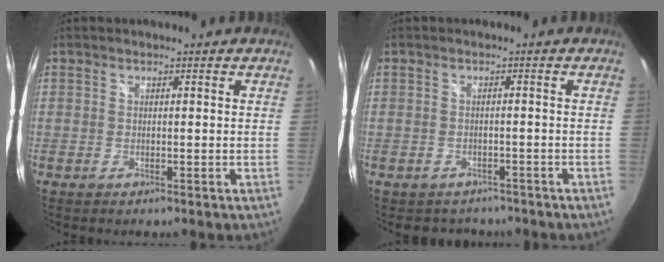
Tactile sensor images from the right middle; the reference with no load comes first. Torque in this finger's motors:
{"motor_torque": [0.10, -0.28, 0.02, 0.00]}